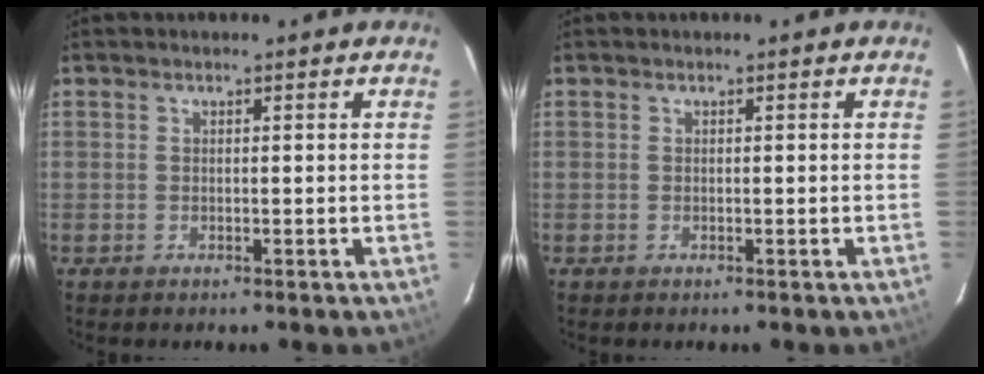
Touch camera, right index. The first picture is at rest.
{"total": 0.0}